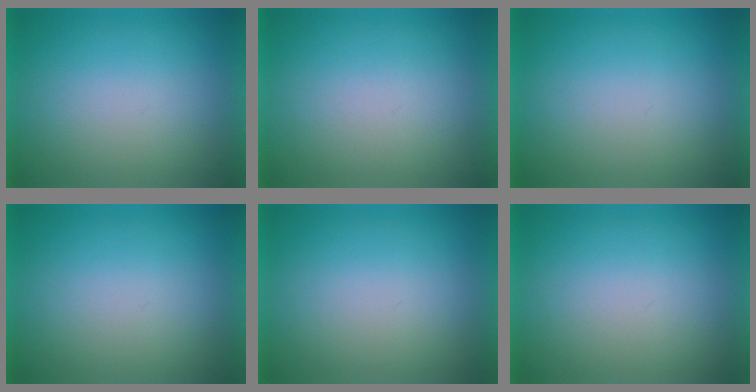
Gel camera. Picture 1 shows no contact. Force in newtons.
{"total": 1.2}
{"total": 0.0}
{"total": 0.0}
{"total": 1.1}
{"total": 0.0}